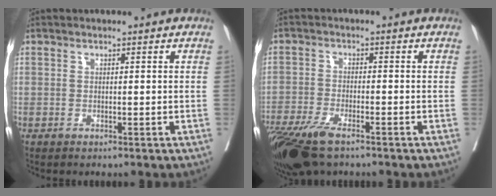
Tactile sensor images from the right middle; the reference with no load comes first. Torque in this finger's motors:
{"motor_torque": [1.10, -1.04, 0.31, 0.11]}